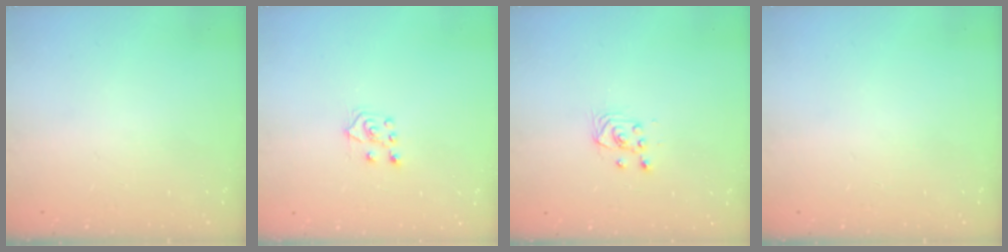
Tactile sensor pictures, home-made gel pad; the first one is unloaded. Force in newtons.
{"total": 6.0, "press": 6.0, "slide": 0.4}
{"total": 2.9, "press": 2.6, "slide": 1.3}
{"total": 0.0}